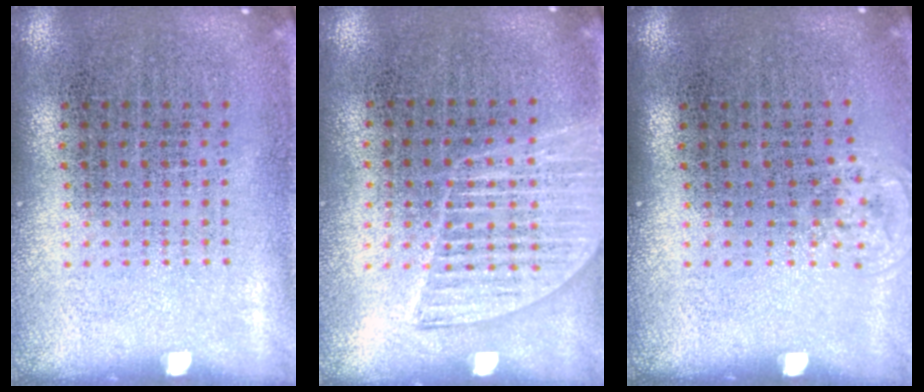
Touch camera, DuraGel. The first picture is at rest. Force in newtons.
{"total": 1.3, "press": 1.2, "slide": 0.6}
{"total": 0.6, "press": 0.4, "slide": 0.3}